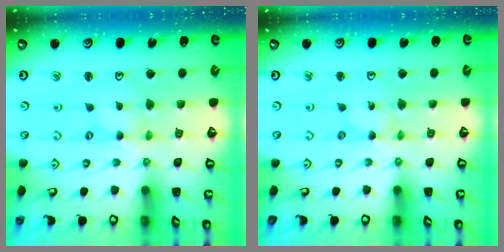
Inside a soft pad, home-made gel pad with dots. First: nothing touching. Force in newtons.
{"total": 0.0}